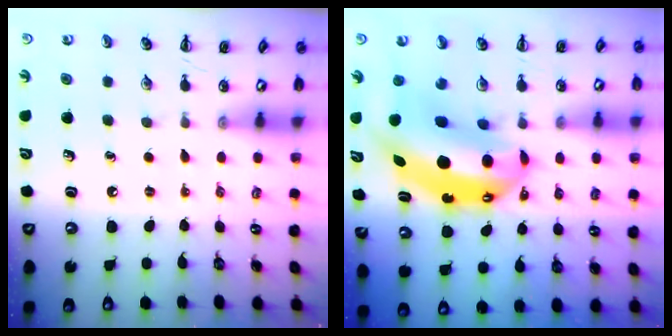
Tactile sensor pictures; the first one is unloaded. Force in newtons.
{"total": 12.3, "press": 11.9, "slide": 3.0}